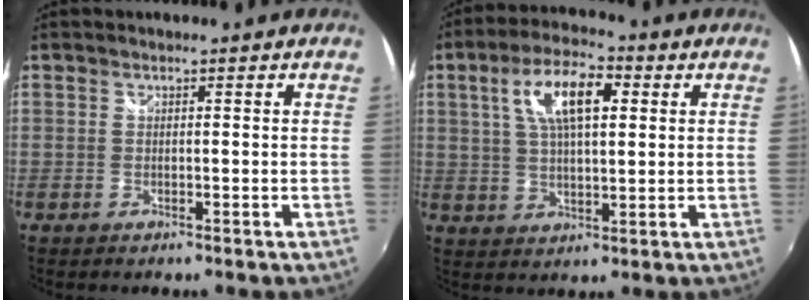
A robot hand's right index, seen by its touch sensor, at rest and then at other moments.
{"total": 11.3, "force": [3.7, 4.4, 9.7], "torque": [-0.179, 0.021, 0.064]}